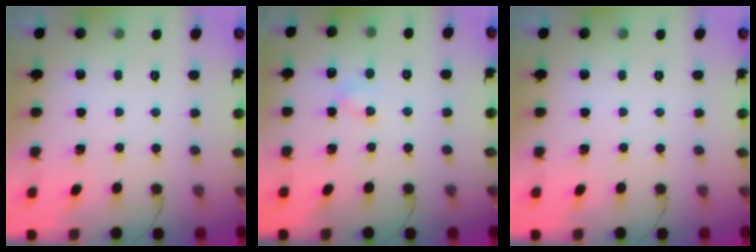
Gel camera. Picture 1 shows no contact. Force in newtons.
{"total": 3.0, "press": 2.8, "slide": 1.1}
{"total": 0.0}